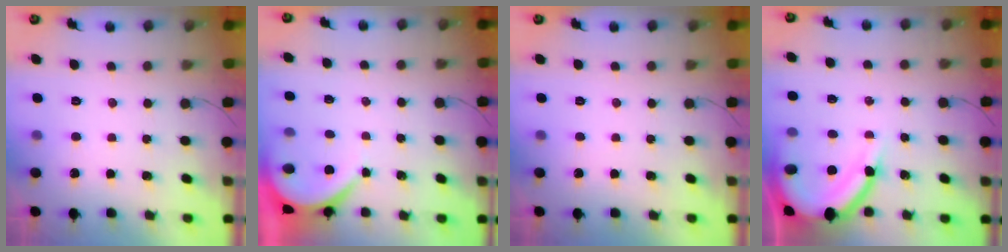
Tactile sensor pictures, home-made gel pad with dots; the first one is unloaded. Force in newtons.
{"total": 3.9, "press": 3.9, "slide": 0.5}
{"total": 0.0}
{"total": 12.1, "press": 12.0, "slide": 1.0}